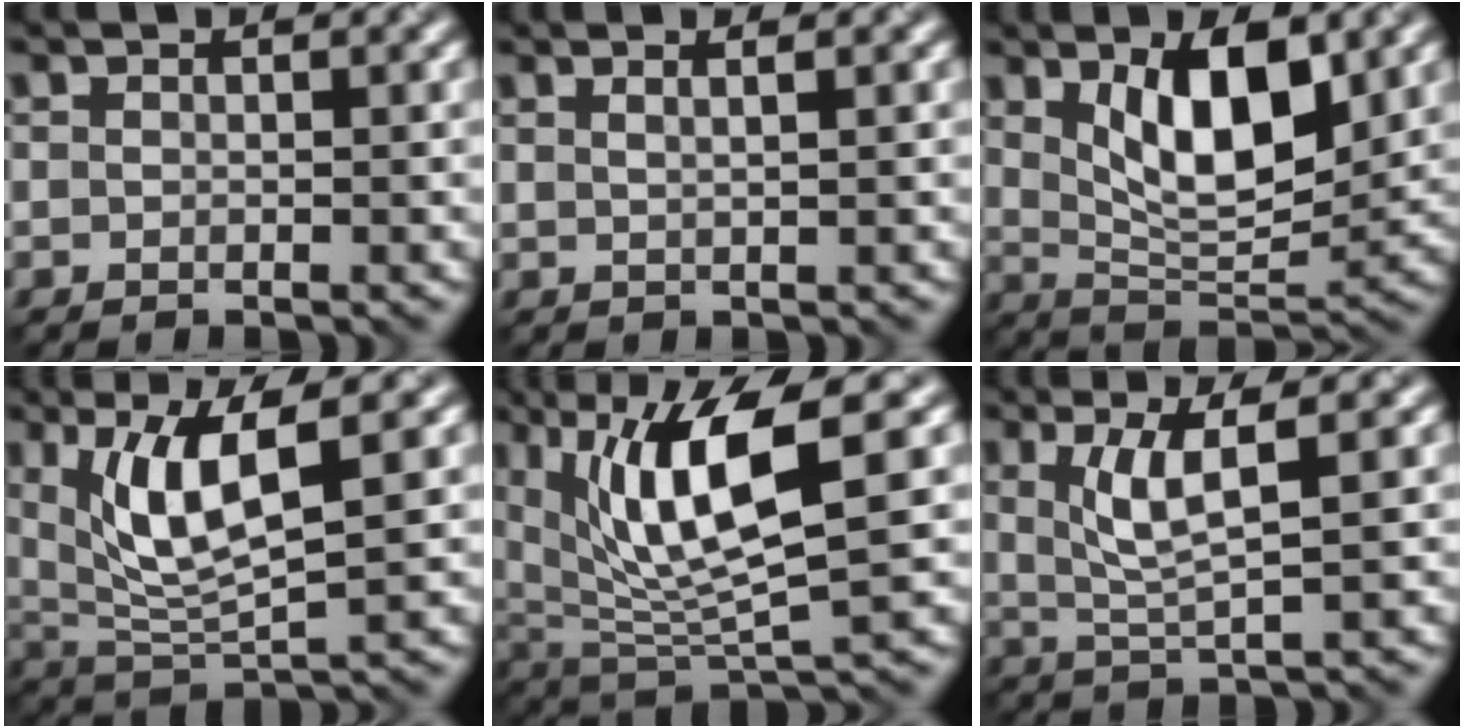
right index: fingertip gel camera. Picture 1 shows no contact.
{"total": 2.5, "force": [1.3, 1.1, 1.9], "torque": [-0.004, 0.005, -0.007]}
{"total": 7.8, "force": [2.6, 3.1, 6.7], "torque": [-0.117, -0.009, 0.048]}
{"total": 6.9, "force": [2.5, 1.8, 6.2], "torque": [-0.122, -0.009, 0.055]}
{"total": 9.4, "force": [3.5, 2.6, 8.3], "torque": [-0.159, -0.005, 0.068]}
{"total": 4.5, "force": [1.5, 0.8, 4.2], "torque": [-0.084, -0.002, 0.035]}